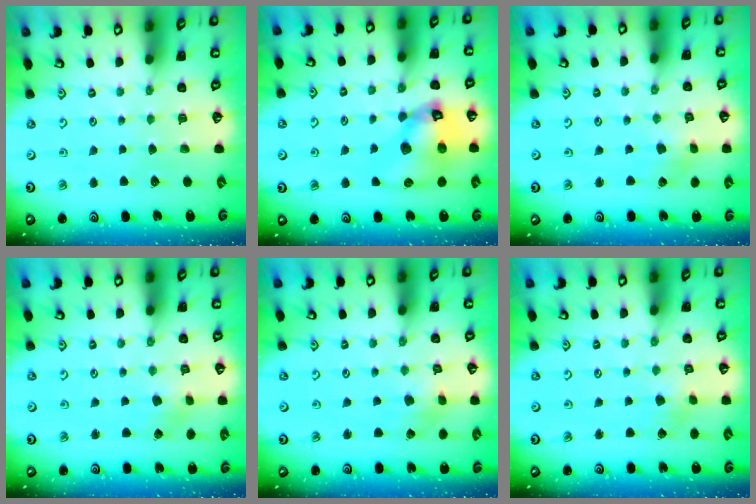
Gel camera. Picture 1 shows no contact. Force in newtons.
{"total": 14.8, "press": 14.7, "slide": 2.0}
{"total": 2.3, "press": 2.3, "slide": 0.5}
{"total": 2.0, "press": 2.0, "slide": 0.3}
{"total": 3.2, "press": 3.2, "slide": 0.4}
{"total": 1.9, "press": 1.9, "slide": 0.2}